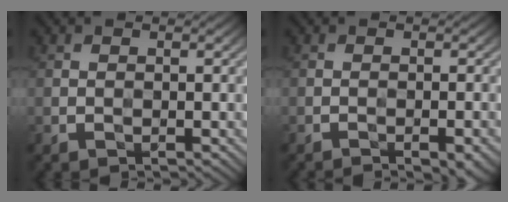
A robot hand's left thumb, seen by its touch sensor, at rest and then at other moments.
{"total": 3.3, "force": [-2.5, 0.4, 2.1], "torque": [-0.040, 0.006, -0.037]}